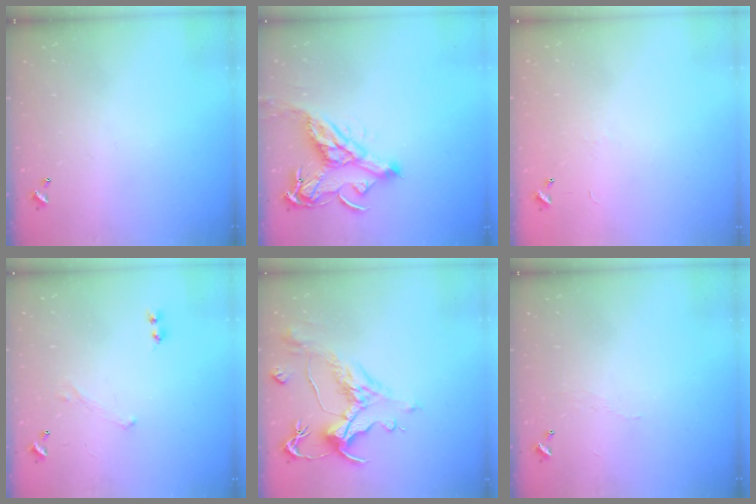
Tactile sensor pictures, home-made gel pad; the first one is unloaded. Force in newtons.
{"total": 10.2, "press": 10.1, "slide": 1.5}
{"total": 6.9, "press": 6.9, "slide": 0.9}
{"total": 0.7, "press": 0.6, "slide": 0.2}
{"total": 1.8, "press": 1.1, "slide": 1.4}
{"total": 2.0, "press": 1.9, "slide": 0.4}